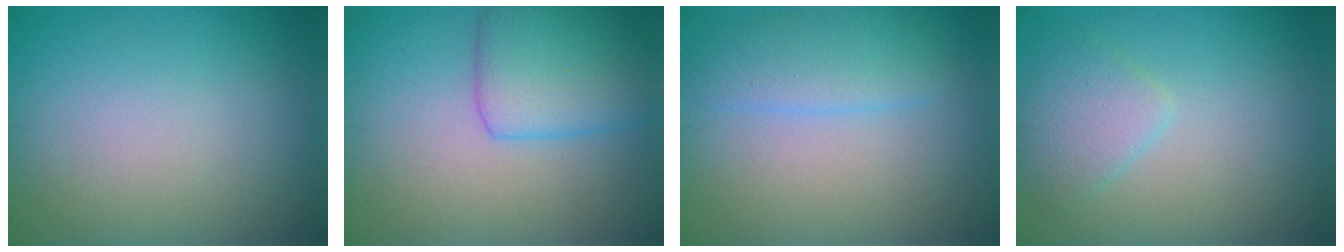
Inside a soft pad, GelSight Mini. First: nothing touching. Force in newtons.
{"total": 4.9, "press": 4.9, "slide": 0.2}
{"total": 2.9, "press": 2.9, "slide": 0.2}
{"total": 2.5, "press": 2.5, "slide": 0.2}